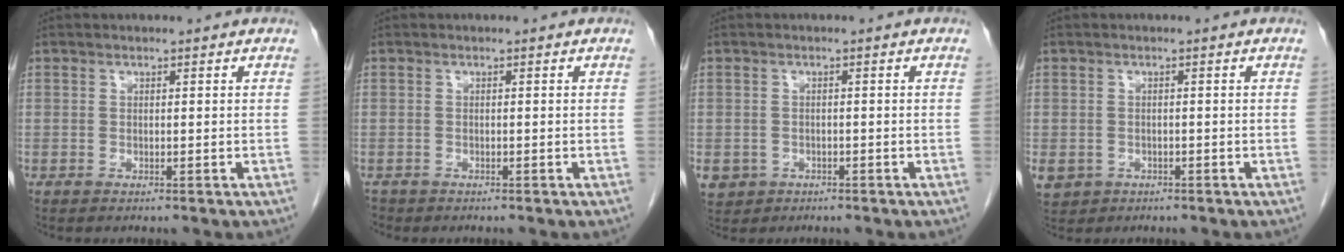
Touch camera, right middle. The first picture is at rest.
{"total": 1.3, "force": [-1.1, 0.7, 0.1], "torque": [-0.011, -0.002, -0.018]}
{"total": 5.2, "force": [-2.5, 4.4, 1.1], "torque": [-0.025, 0.002, -0.035]}
{"total": 6.2, "force": [-2.9, 5.2, 1.8], "torque": [-0.051, -0.002, -0.040]}